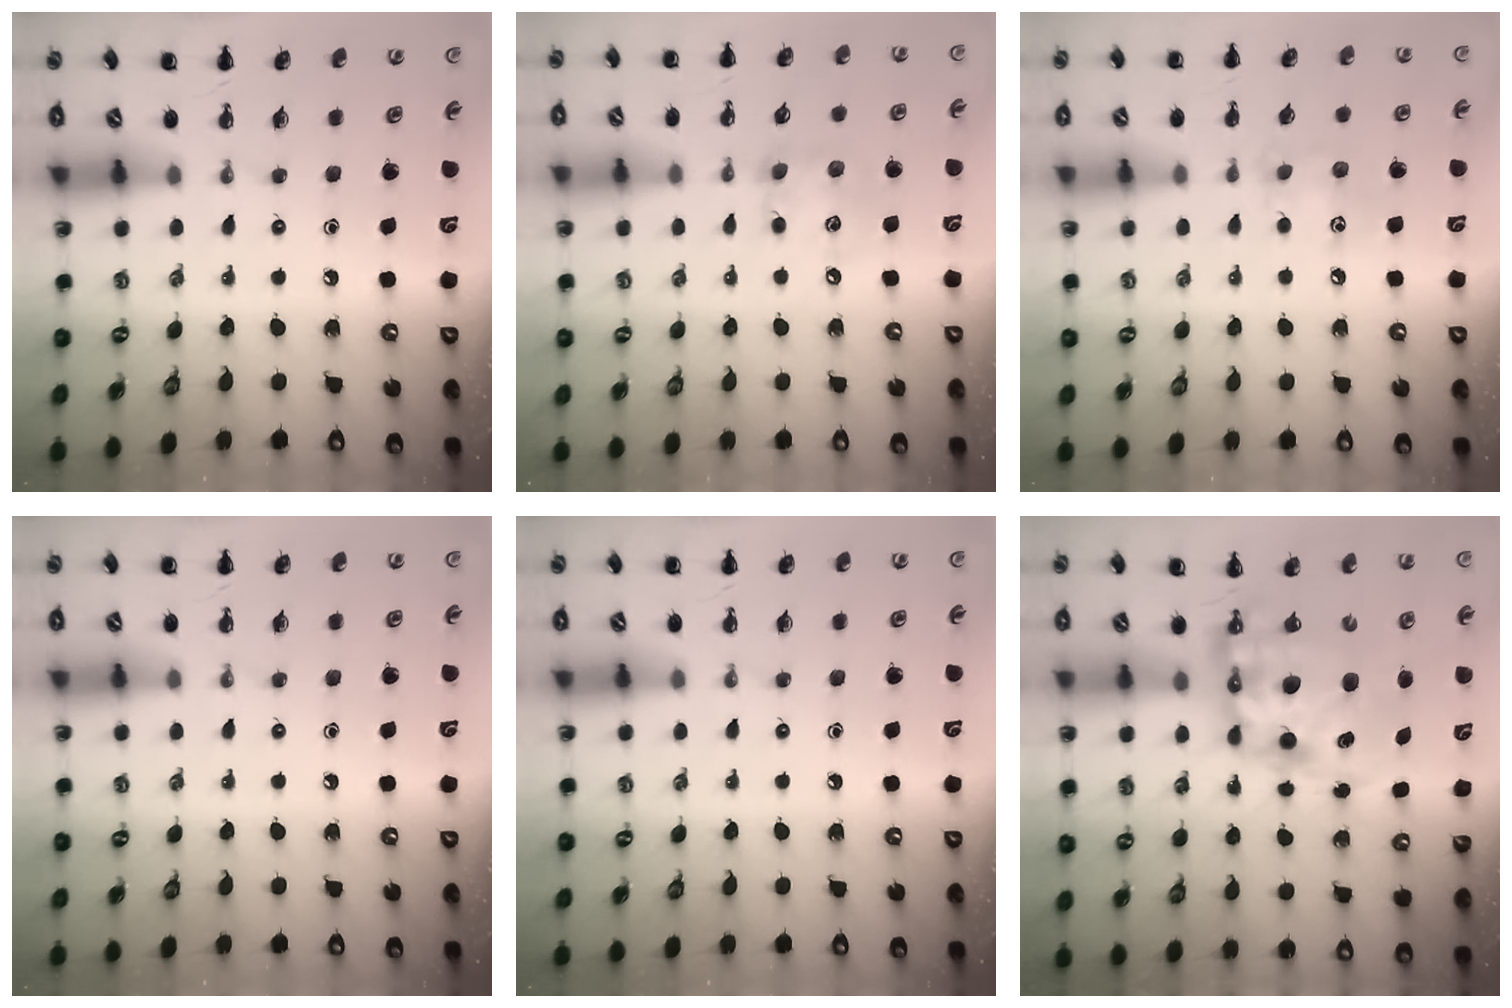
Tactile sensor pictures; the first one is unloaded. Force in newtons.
{"total": 7.6, "press": 7.5, "slide": 0.8}
{"total": 6.6, "press": 6.5, "slide": 1.2}
{"total": 0.0}
{"total": 0.0}
{"total": 12.1, "press": 11.7, "slide": 3.1}